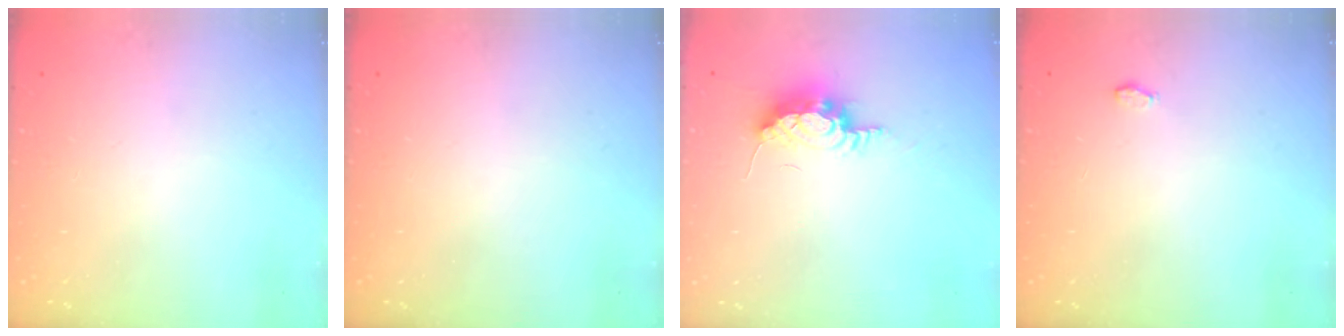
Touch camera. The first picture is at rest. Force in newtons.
{"total": 0.0}
{"total": 14.9, "press": 9.9, "slide": 11.1}
{"total": 3.5, "press": 3.4, "slide": 0.5}